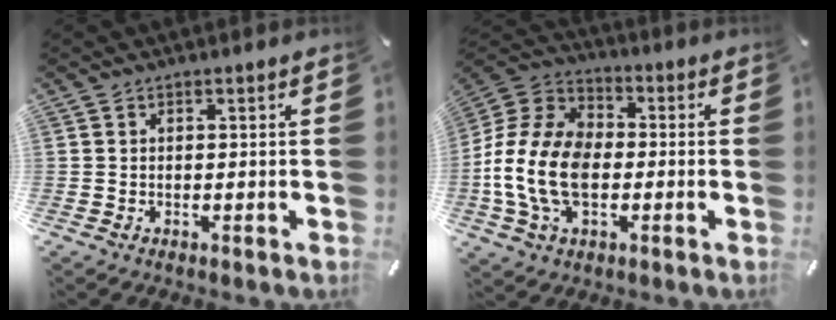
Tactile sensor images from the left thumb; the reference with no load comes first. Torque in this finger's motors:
{"motor_torque": [0.27, 1.93, 1.90, 0.87, 0.27]}